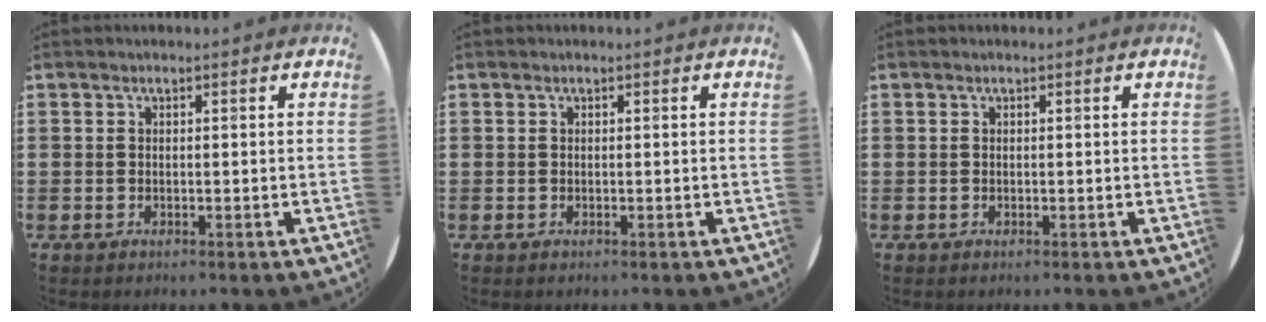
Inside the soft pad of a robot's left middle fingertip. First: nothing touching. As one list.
[{"total": 0.0}, {"total": 0.0}]